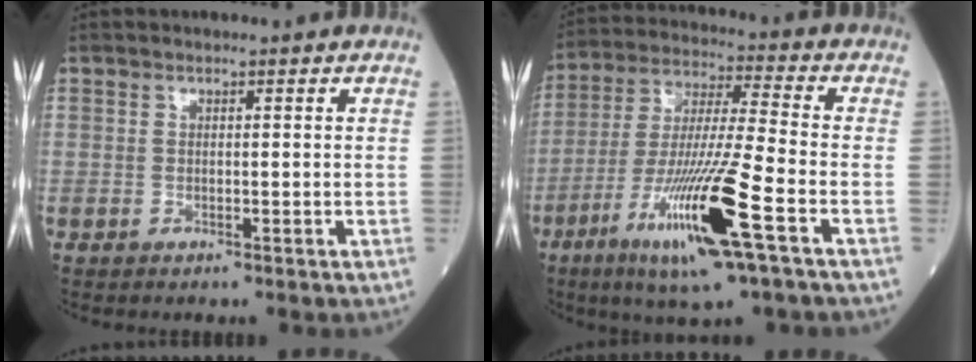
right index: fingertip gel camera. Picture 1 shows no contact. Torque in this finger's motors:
{"motor_torque": [1.91, -0.23, 1.06, 0.21]}